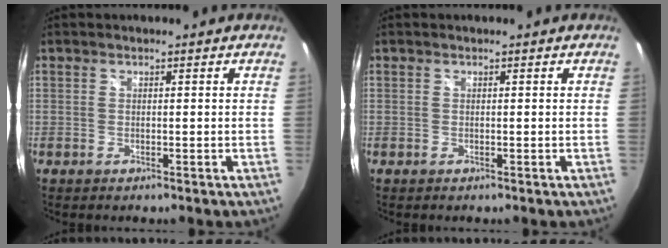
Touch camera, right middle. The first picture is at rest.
{"total": 0.0}